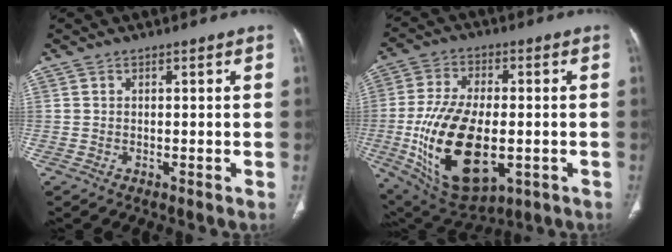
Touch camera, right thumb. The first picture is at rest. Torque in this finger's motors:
{"motor_torque": [0.03, 1.28, 2.15, -0.62, 0.73]}